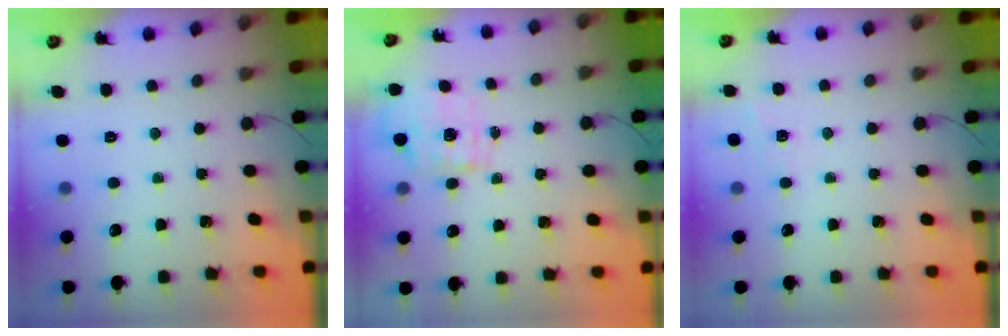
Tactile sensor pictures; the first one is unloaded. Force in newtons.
{"total": 1.9, "press": 1.8, "slide": 0.6}
{"total": 2.8, "press": 2.4, "slide": 1.6}